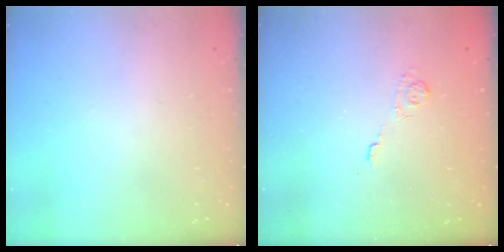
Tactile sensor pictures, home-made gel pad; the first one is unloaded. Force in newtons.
{"total": 2.2, "press": 1.8, "slide": 1.3}